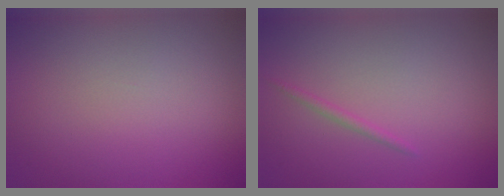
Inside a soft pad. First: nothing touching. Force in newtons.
{"total": 0.8, "press": 0.8, "slide": 0.0}